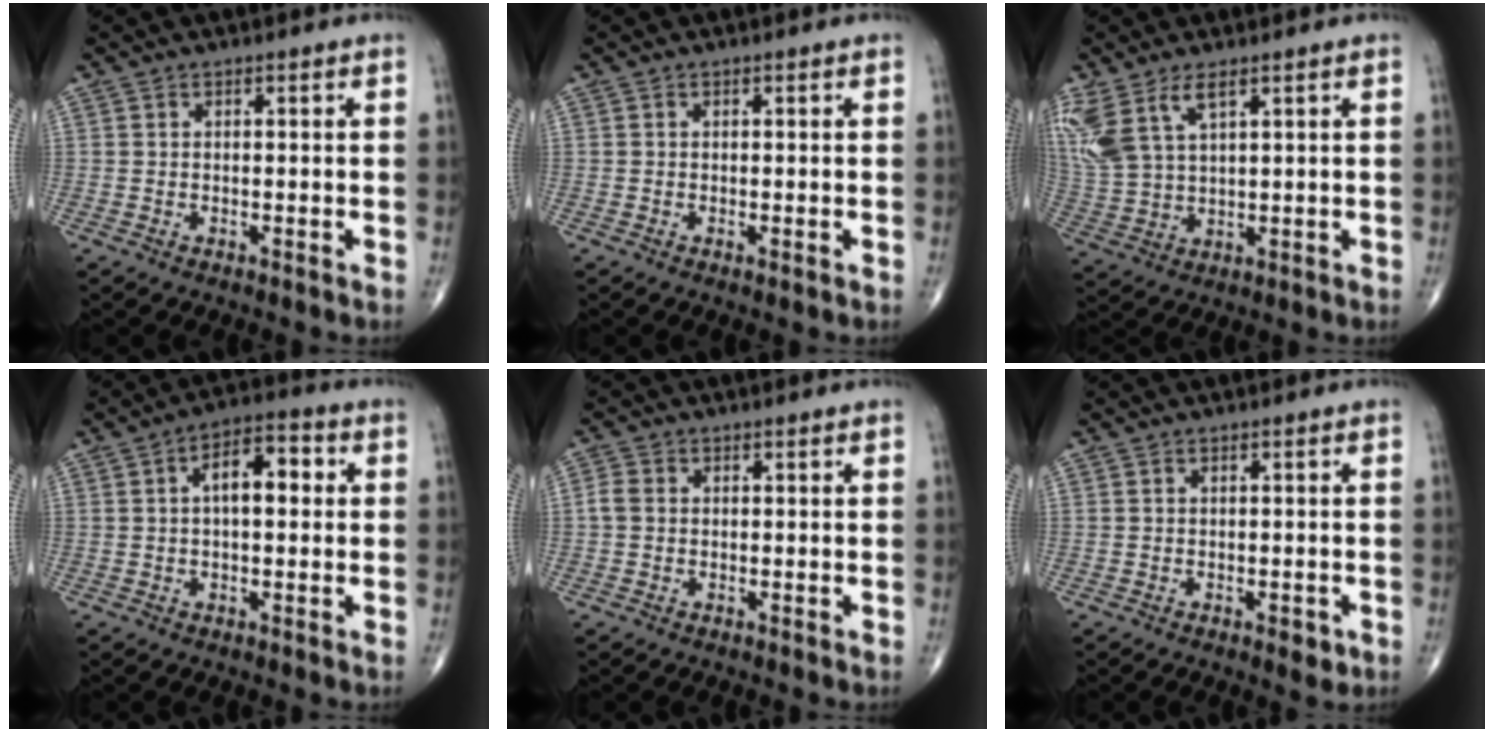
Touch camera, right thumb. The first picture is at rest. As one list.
[{"total": 0.0}, {"total": 11.1, "force": [5.9, 5.0, 7.9], "torque": [-0.189, -0.010, 0.130]}, {"total": 8.1, "force": [1.3, 4.1, 6.9], "torque": [-0.092, 0.024, 0.011]}, {"total": 2.3, "force": [-0.1, 1.8, 1.3], "torque": [-0.026, 0.005, -0.006]}, {"total": 2.2, "force": [-0.9, 1.0, 1.7], "torque": [-0.015, -0.001, -0.009]}]